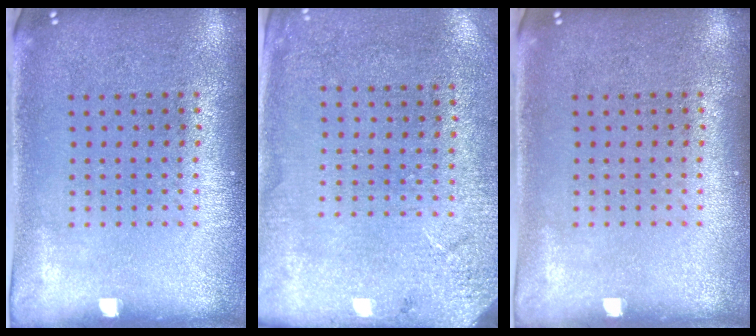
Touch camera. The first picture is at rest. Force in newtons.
{"total": 2.6, "press": 2.4, "slide": 0.9}
{"total": 0.0}